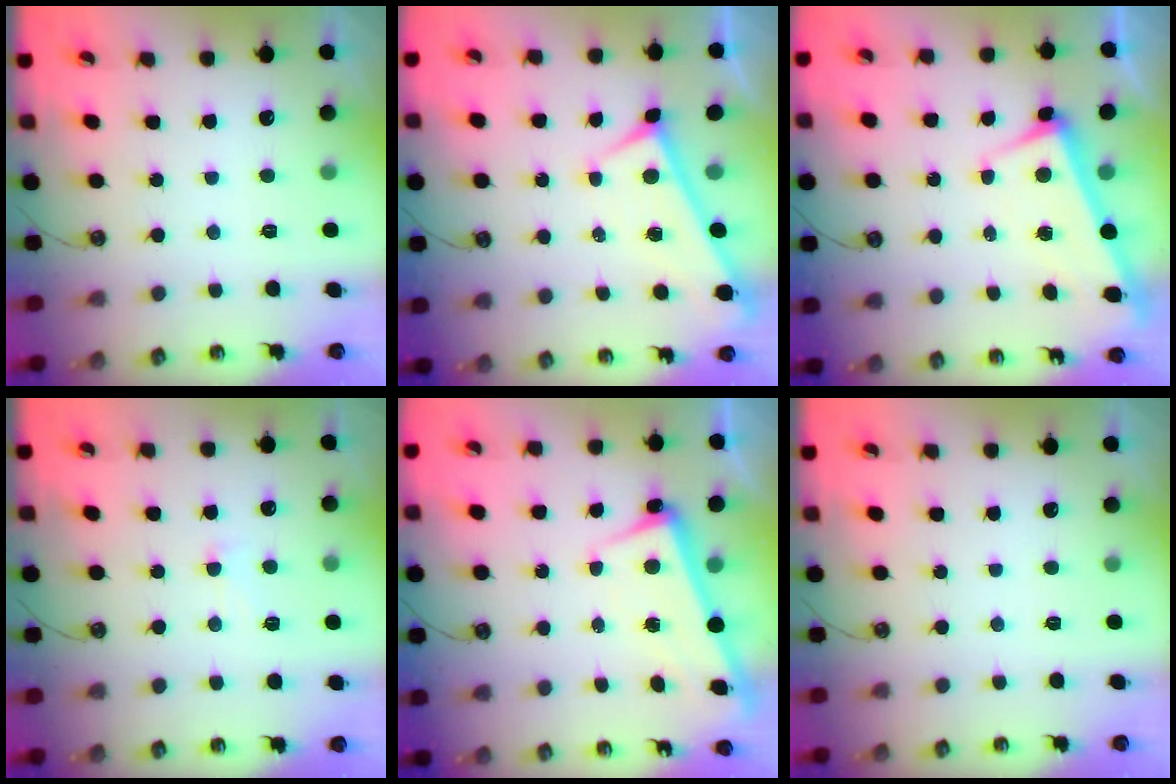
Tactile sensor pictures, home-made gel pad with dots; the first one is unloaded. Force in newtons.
{"total": 0.0}
{"total": 3.4, "press": 3.3, "slide": 0.5}
{"total": 0.7, "press": 0.1, "slide": 0.7}
{"total": 2.4, "press": 2.2, "slide": 0.9}
{"total": 0.0}